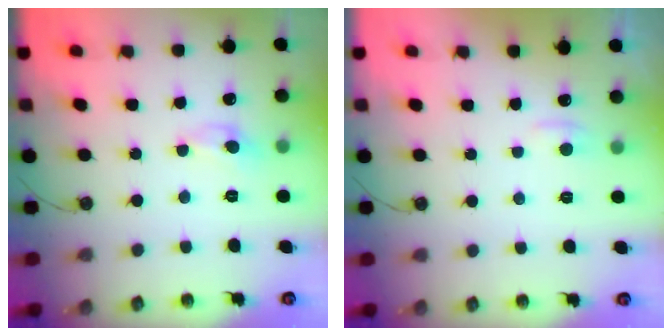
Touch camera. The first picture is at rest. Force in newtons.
{"total": 0.9, "press": 0.6, "slide": 0.7}